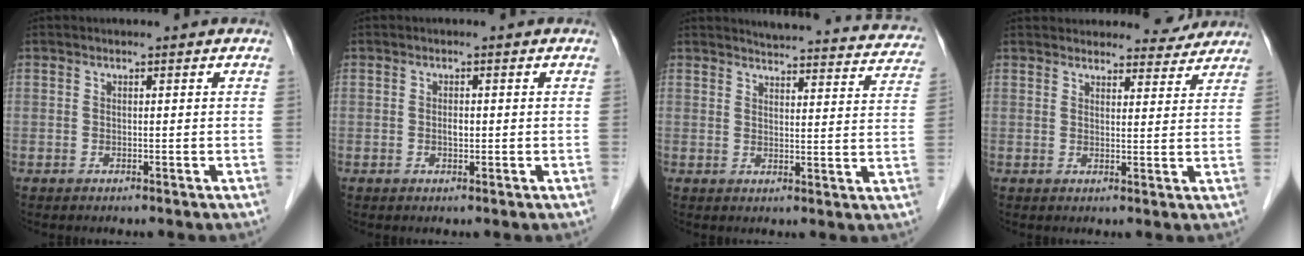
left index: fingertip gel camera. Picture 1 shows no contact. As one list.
[{"total": 1.1, "force": [-0.1, 0.6, 1.0], "torque": [-0.019, 0.001, -0.002]}, {"total": 20.9, "force": [19.9, 3.2, 5.2], "torque": [-0.057, -0.044, 0.218]}, {"total": 8.1, "force": [7.7, 2.2, 0.8], "torque": [0.016, 0.008, 0.077]}]